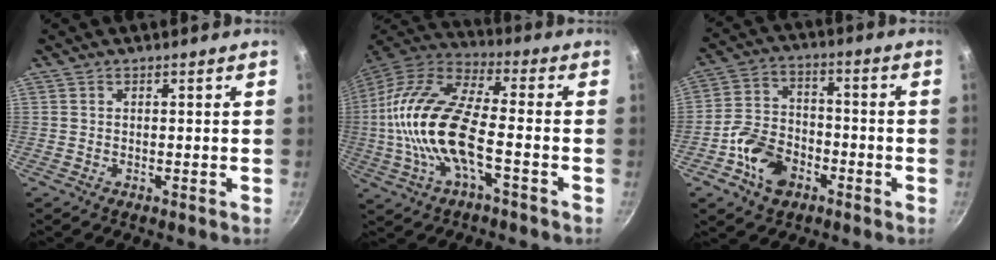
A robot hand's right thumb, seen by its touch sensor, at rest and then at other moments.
{"total": 19.8, "force": [-3.3, 8.0, 17.8], "torque": [-0.352, 0.034, -0.077]}
{"total": 11.3, "force": [-5.0, 8.0, 6.3], "torque": [-0.097, 0.041, -0.098]}